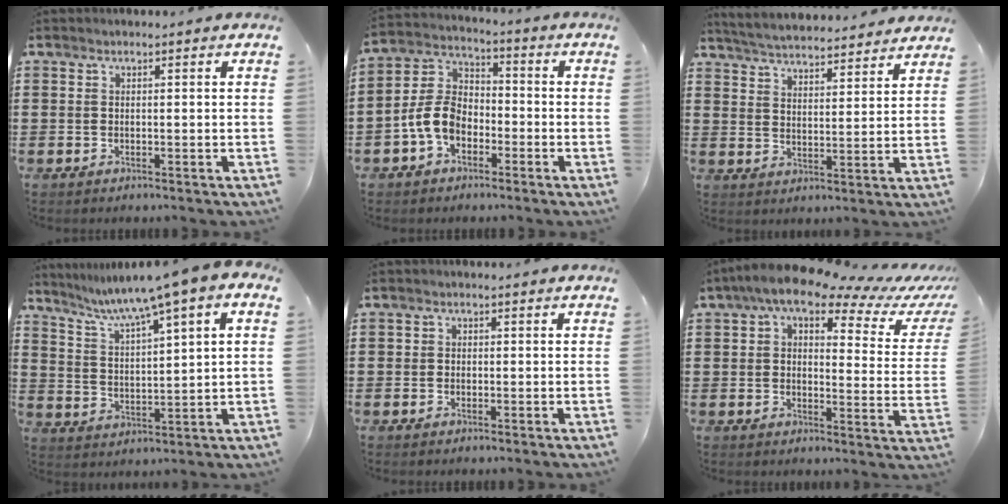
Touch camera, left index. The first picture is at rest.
{"total": 7.4, "force": [-3.2, 4.9, 4.5], "torque": [-0.127, 0.005, -0.073]}
{"total": 4.5, "force": [4.5, -0.2, 0.5], "torque": [-0.032, -0.033, 0.075]}
{"total": 6.7, "force": [4.9, -0.2, 4.5], "torque": [-0.107, -0.030, 0.076]}
{"total": 0.9, "force": [-0.2, 0.8, 0.2], "torque": [-0.007, 0.003, -0.006]}
{"total": 9.3, "force": [7.0, 1.8, 5.9], "torque": [-0.123, -0.032, 0.118]}